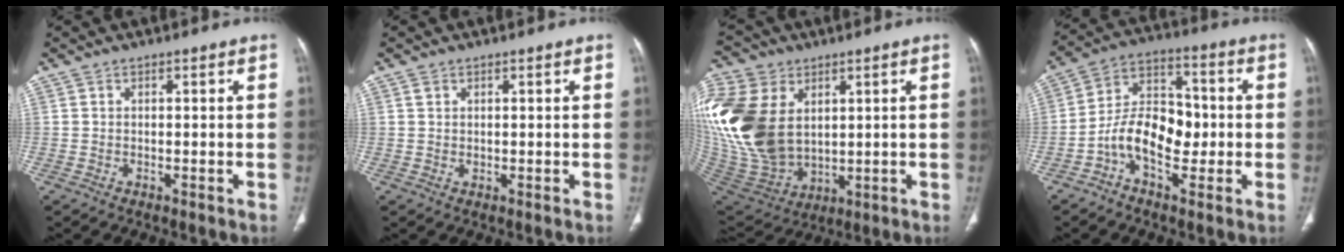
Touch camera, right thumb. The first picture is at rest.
{"total": 1.1, "force": [0.6, 0.8, 0.5], "torque": [-0.007, -0.002, 0.014]}
{"total": 27.4, "force": [5.7, 19.2, 18.7], "torque": [-0.427, -0.004, 0.128]}
{"total": 12.1, "force": [-2.7, 7.4, 9.2], "torque": [-0.133, 0.038, -0.055]}